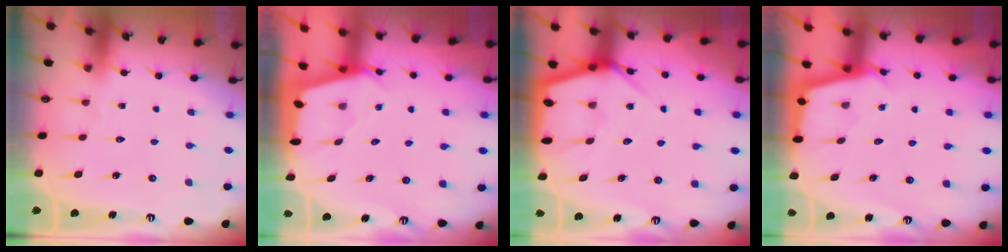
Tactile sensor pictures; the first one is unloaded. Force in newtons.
{"total": 2.4, "press": 2.4, "slide": 0.3}
{"total": 6.4, "press": 6.3, "slide": 0.4}
{"total": 2.9, "press": 2.8, "slide": 0.3}